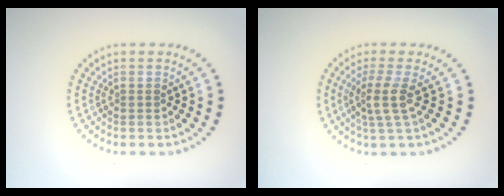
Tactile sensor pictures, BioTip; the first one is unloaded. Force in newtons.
{"total": 2.7, "press": 2.1, "slide": 1.7}